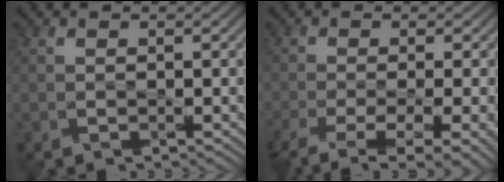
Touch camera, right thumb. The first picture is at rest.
{"total": 10.0, "force": [-5.4, 3.1, 7.9], "torque": [-0.140, -0.022, -0.074]}